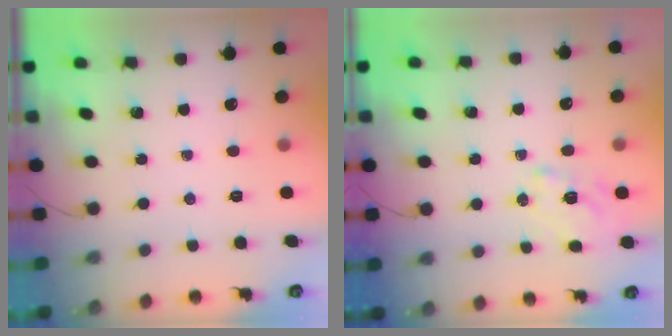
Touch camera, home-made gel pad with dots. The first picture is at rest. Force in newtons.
{"total": 1.4, "press": 1.2, "slide": 0.8}